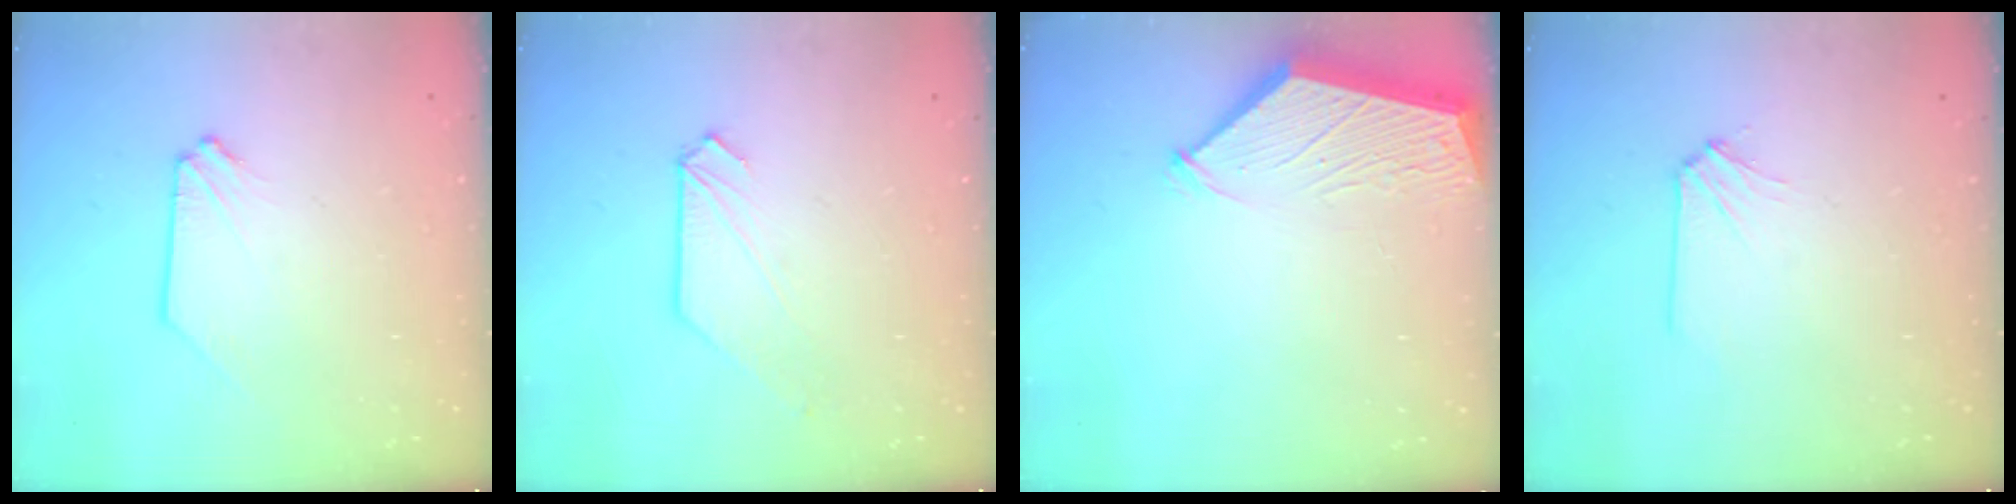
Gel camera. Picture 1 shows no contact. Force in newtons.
{"total": 0.7, "press": 0.7, "slide": 0.1}
{"total": 2.9, "press": 2.8, "slide": 0.4}
{"total": 2.1, "press": 2.1, "slide": 0.4}